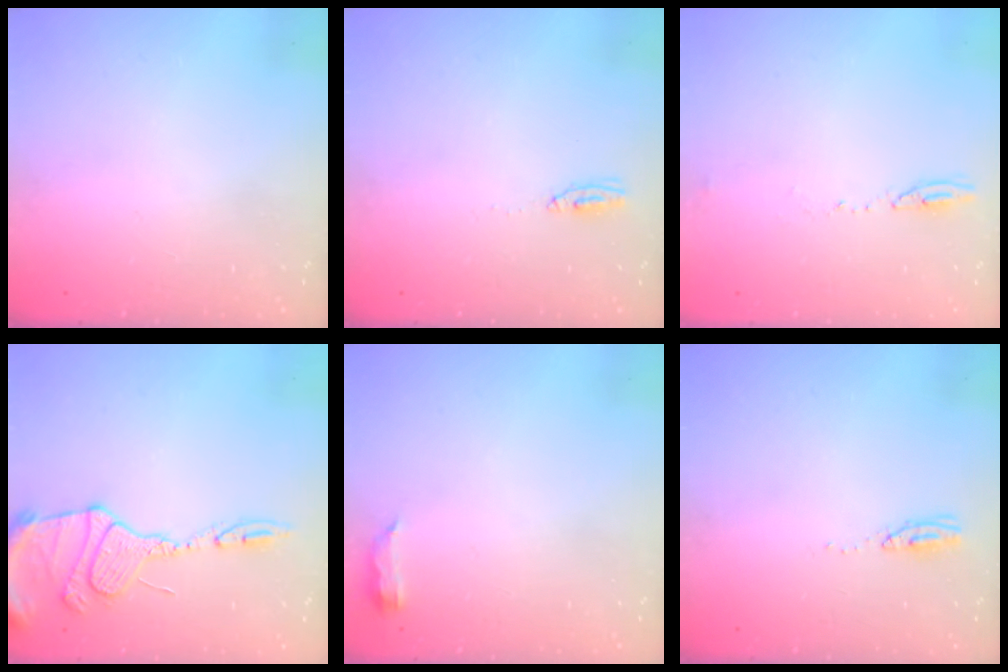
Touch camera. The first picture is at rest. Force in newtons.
{"total": 3.4, "press": 3.0, "slide": 1.7}
{"total": 4.6, "press": 4.3, "slide": 1.6}
{"total": 14.4, "press": 14.4, "slide": 1.5}
{"total": 5.1, "press": 4.8, "slide": 1.7}
{"total": 3.7, "press": 3.4, "slide": 1.4}